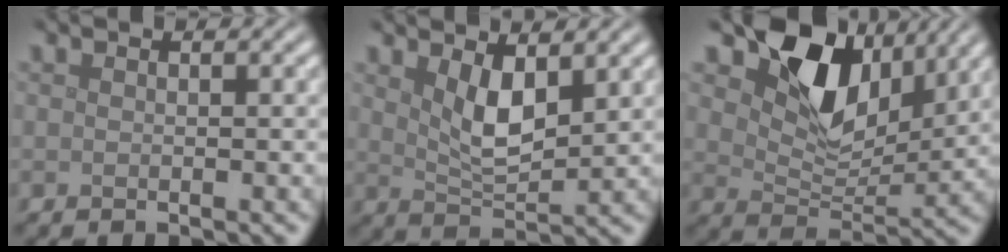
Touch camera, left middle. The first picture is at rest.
{"total": 3.8, "force": [1.6, 1.5, 3.0], "torque": [-0.066, -0.012, 0.034]}
{"total": 8.6, "force": [4.5, 5.2, 5.3], "torque": [-0.090, -0.013, 0.074]}